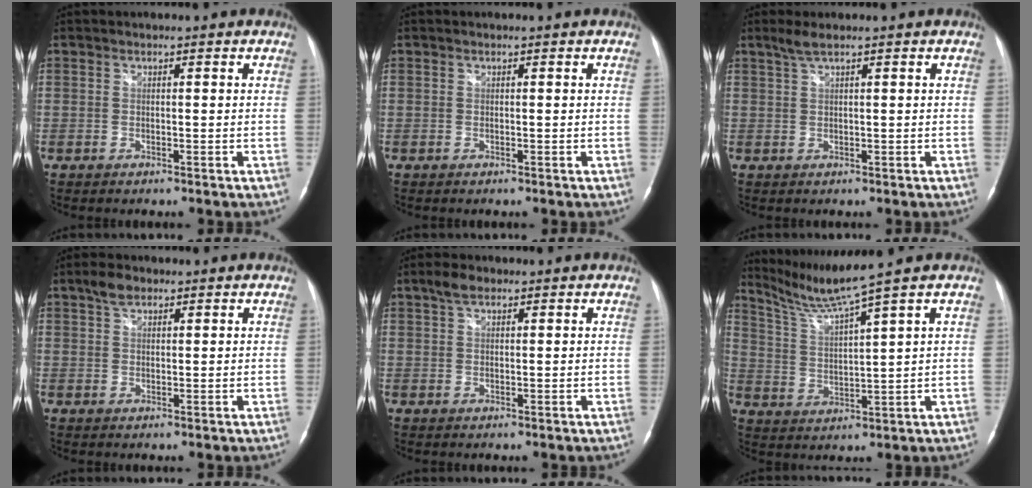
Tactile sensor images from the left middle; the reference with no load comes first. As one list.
[{"total": 0.0}, {"total": 2.0, "force": [1.5, 0.0, 1.4], "torque": [-0.037, 0.012, 0.033]}, {"total": 2.8, "force": [1.9, 1.5, 1.4], "torque": [-0.029, 0.011, 0.035]}, {"total": 2.7, "force": [1.8, 1.5, 1.4], "torque": [-0.030, 0.013, 0.033]}, {"total": 7.8, "force": [6.5, -2.8, 3.3], "torque": [-0.073, -0.012, 0.131]}]